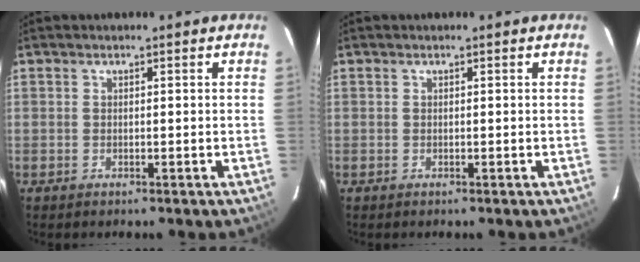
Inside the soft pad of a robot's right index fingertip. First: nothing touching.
{"total": 0.0}